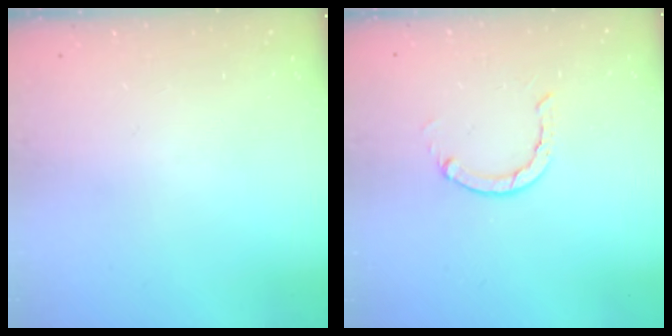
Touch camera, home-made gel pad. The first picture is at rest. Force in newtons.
{"total": 2.8, "press": 2.7, "slide": 0.4}